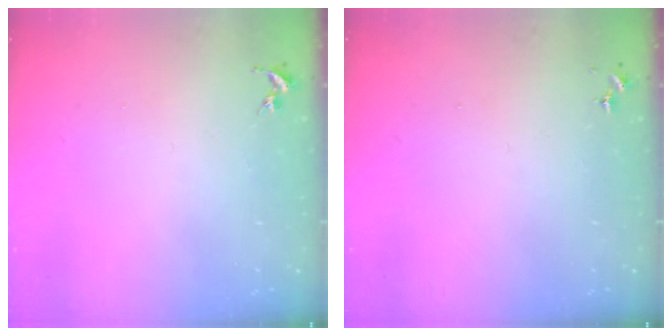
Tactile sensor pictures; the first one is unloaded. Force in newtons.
{"total": 0.0}